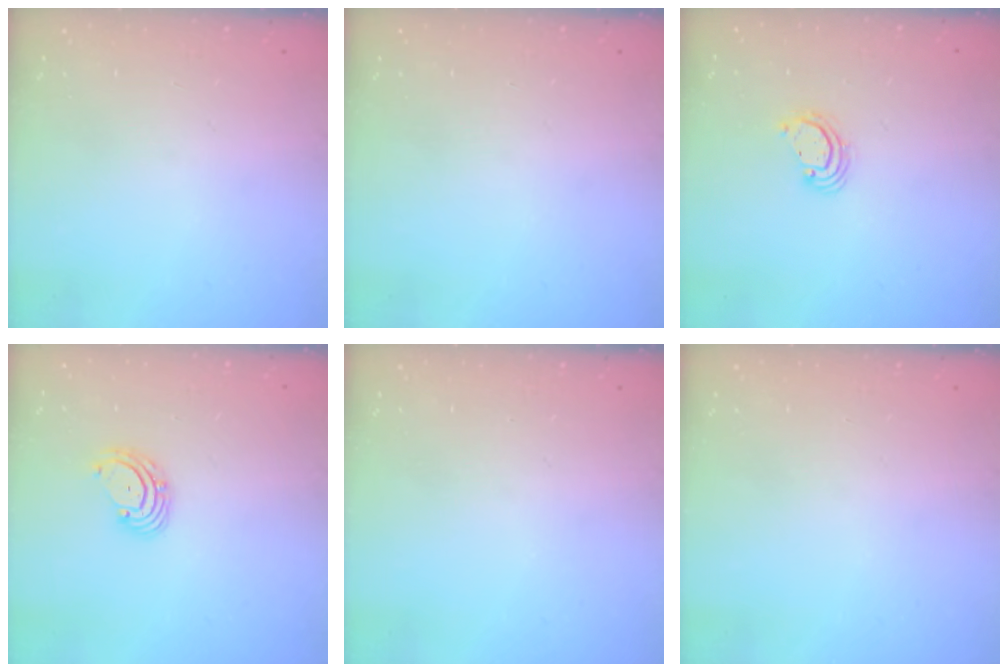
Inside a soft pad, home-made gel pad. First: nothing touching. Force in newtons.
{"total": 0.0}
{"total": 2.2, "press": 2.2, "slide": 0.2}
{"total": 3.3, "press": 3.2, "slide": 0.5}
{"total": 0.0}
{"total": 0.0}